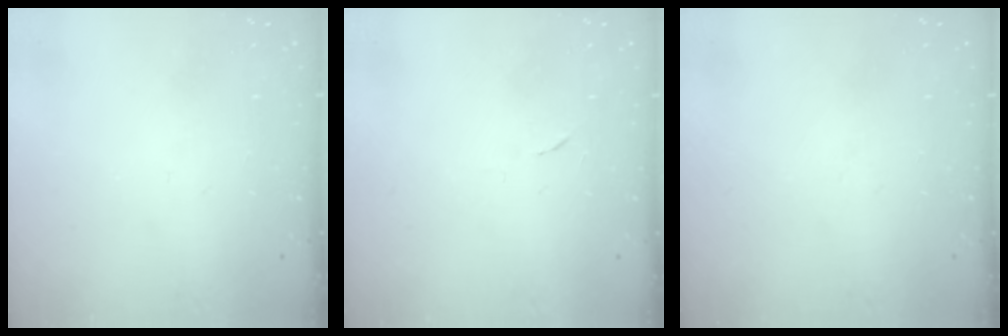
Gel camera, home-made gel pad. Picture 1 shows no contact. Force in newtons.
{"total": 3.5, "press": 3.3, "slide": 1.2}
{"total": 0.0}